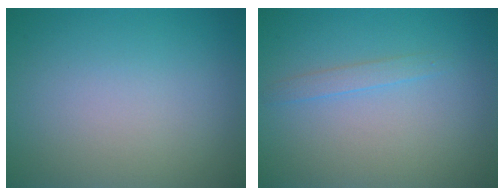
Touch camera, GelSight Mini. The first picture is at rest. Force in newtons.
{"total": 1.1, "press": 1.1, "slide": 0.2}